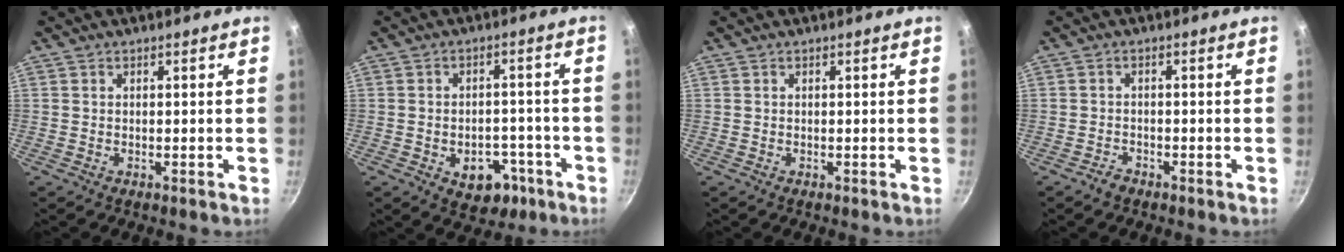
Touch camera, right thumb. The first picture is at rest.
{"total": 8.6, "force": [-3.7, 6.0, 4.9], "torque": [-0.033, 0.026, -0.038]}
{"total": 0.0}
{"total": 1.7, "force": [-1.5, 0.9, 0.4], "torque": [-0.004, 0.017, -0.024]}